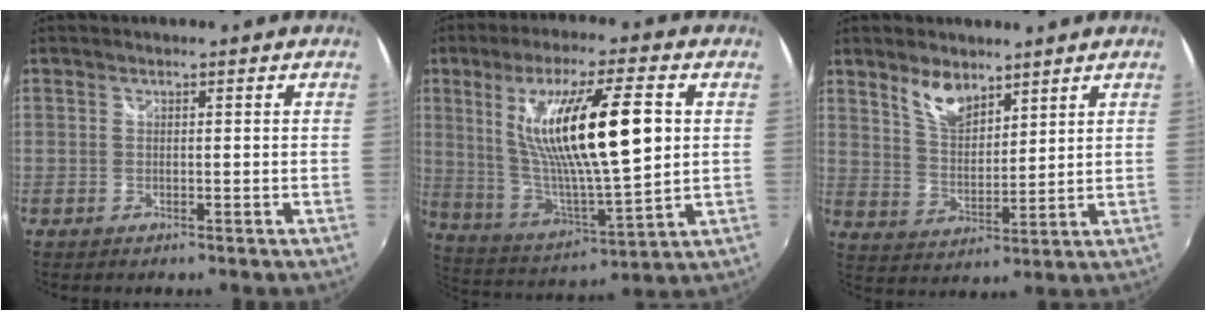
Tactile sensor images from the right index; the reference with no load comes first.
{"total": 20.7, "force": [4.7, 4.0, 19.7], "torque": [-0.349, -0.007, 0.099]}
{"total": 7.3, "force": [5.2, 3.3, 4.0], "torque": [-0.068, 0.006, 0.101]}